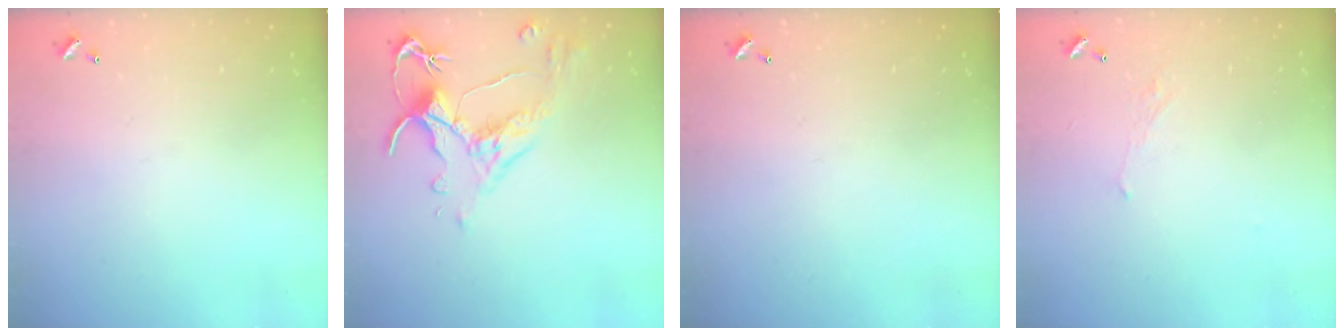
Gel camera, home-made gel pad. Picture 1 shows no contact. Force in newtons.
{"total": 2.6, "press": 2.2, "slide": 1.3}
{"total": 0.0}
{"total": 1.7, "press": 1.6, "slide": 0.6}